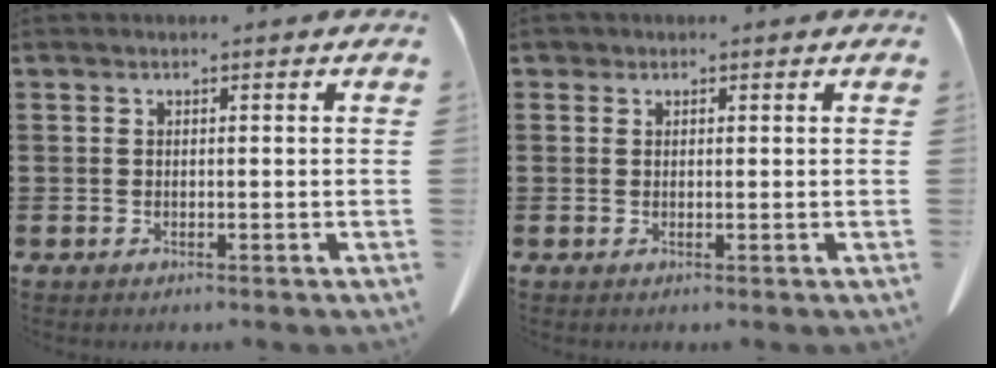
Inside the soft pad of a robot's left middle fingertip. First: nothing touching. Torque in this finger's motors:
{"motor_torque": [-0.21, 0.15, 0.00, 0.00]}